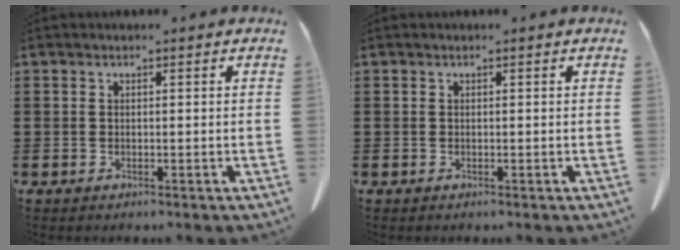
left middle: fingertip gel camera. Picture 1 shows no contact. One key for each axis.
{"total": 0.0}